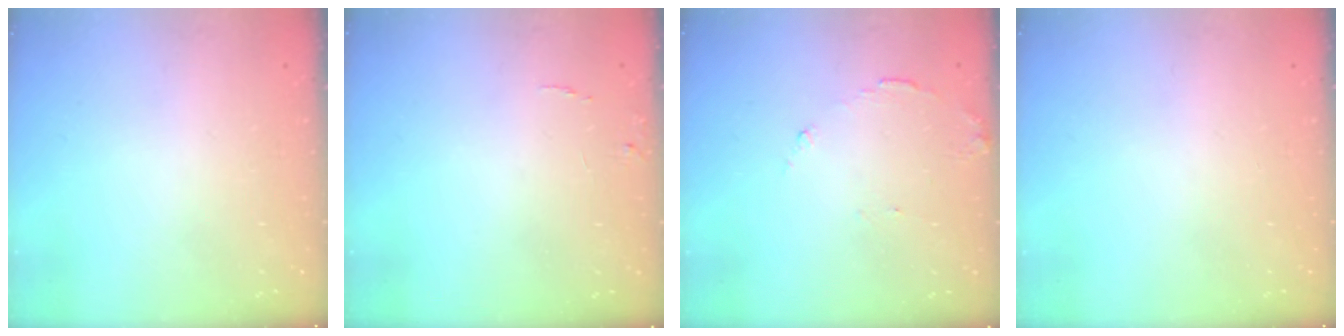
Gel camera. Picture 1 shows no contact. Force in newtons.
{"total": 5.6, "press": 5.6, "slide": 0.4}
{"total": 7.8, "press": 7.8, "slide": 0.5}
{"total": 0.0}